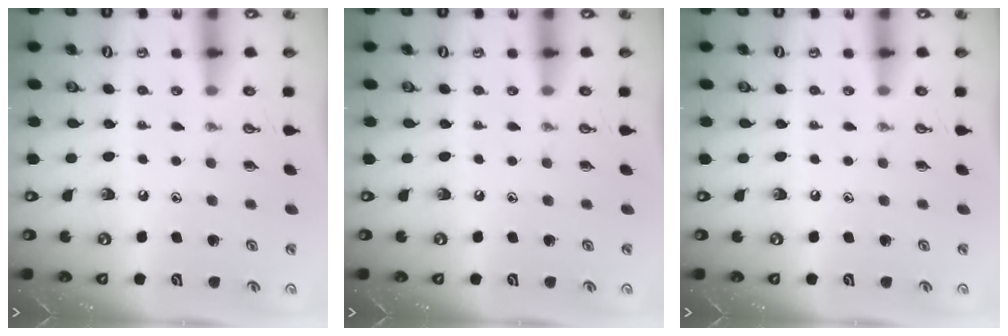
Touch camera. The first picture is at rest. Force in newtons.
{"total": 0.0}
{"total": 0.0}